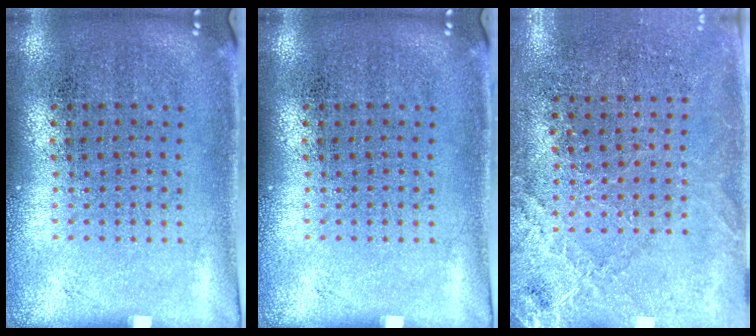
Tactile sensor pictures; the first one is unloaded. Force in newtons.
{"total": 0.0}
{"total": 2.6, "press": 2.5, "slide": 0.7}